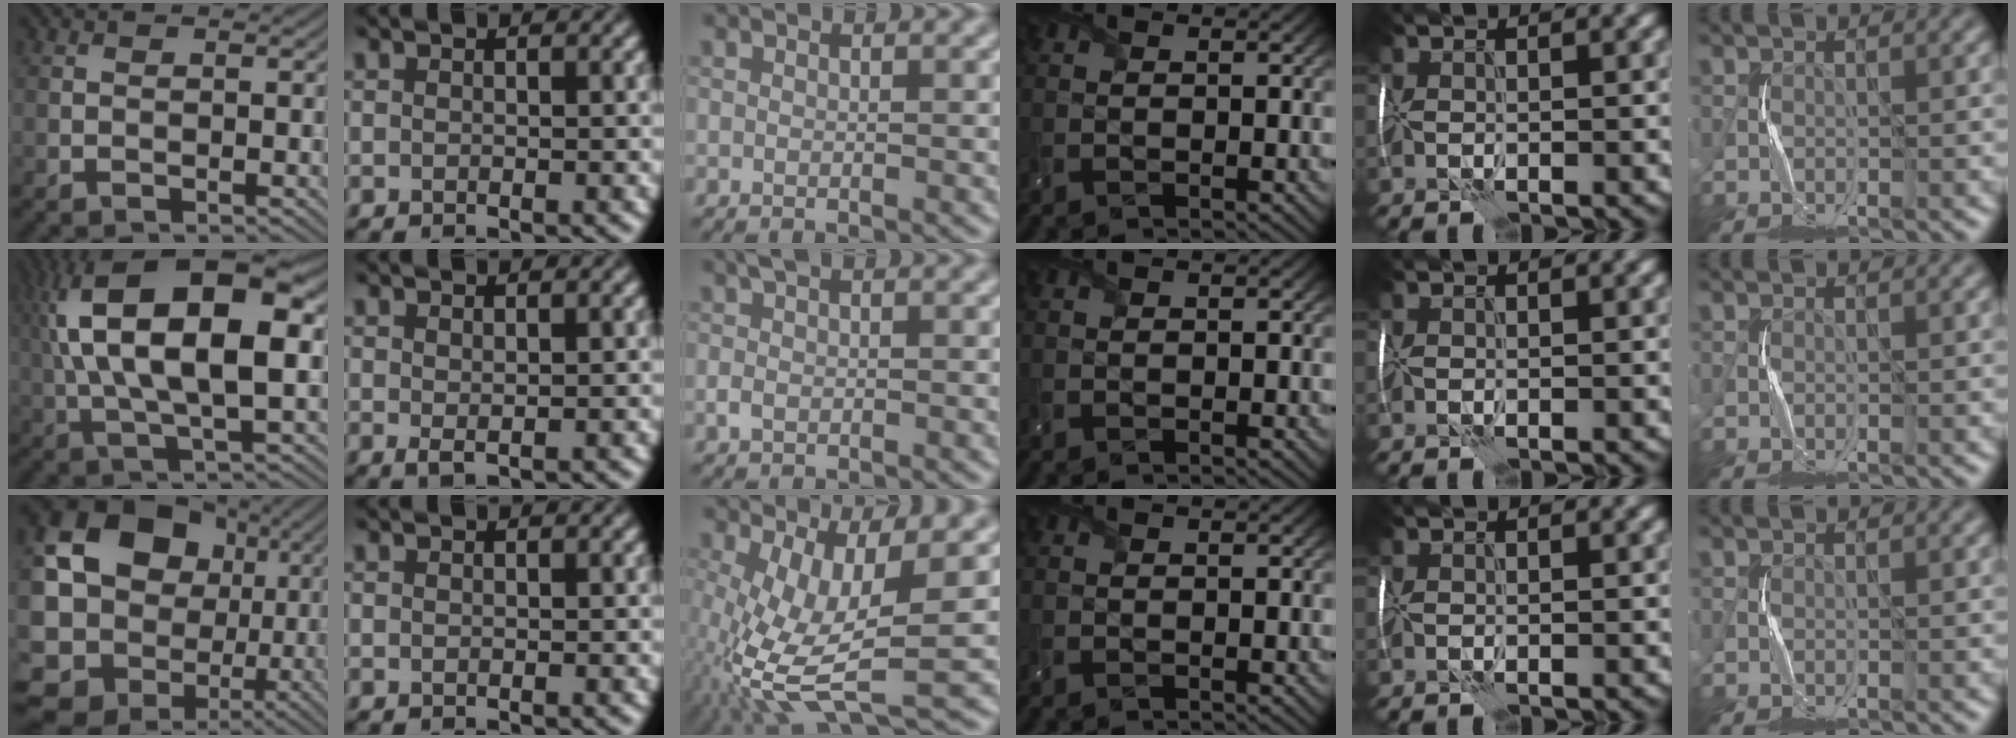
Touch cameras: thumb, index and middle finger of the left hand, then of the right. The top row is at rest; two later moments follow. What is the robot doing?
{"motion": "wrap", "object": "receipt paper"}